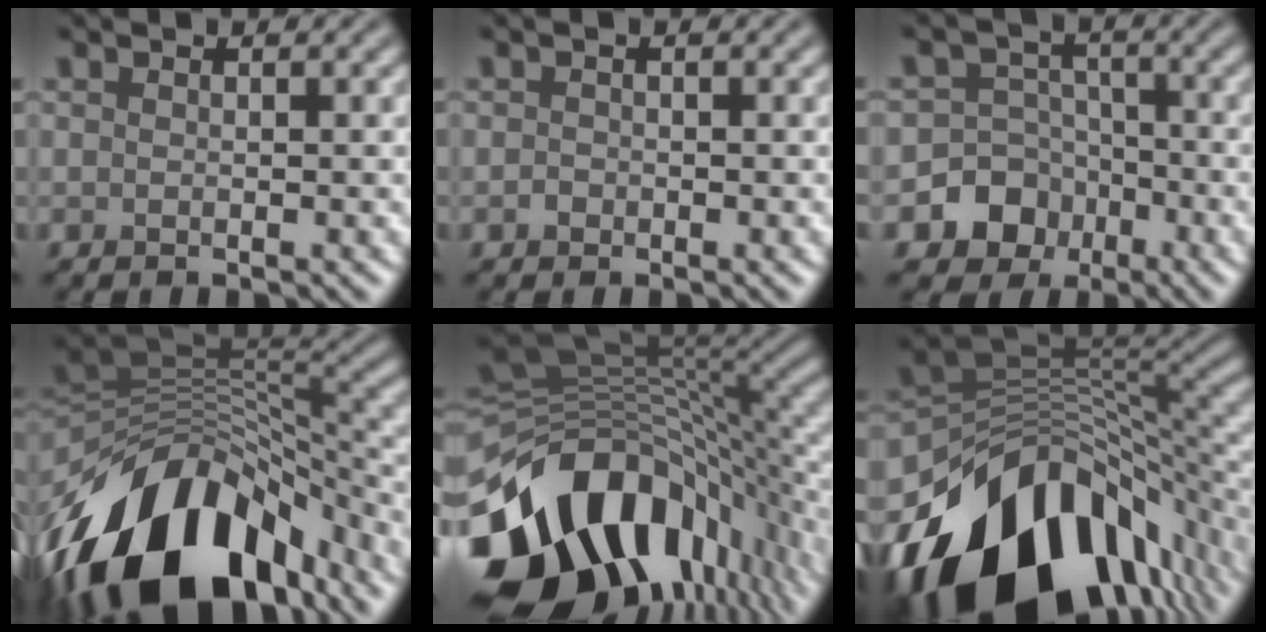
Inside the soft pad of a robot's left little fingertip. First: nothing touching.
{"total": 0.6, "force": [-0.4, 0.5, 0.2], "torque": [-0.002, -0.002, -0.008]}
{"total": 7.5, "force": [-3.6, 6.5, 1.2], "torque": [-0.003, -0.006, -0.089]}
{"total": 16.0, "force": [-9.1, 9.3, 9.2], "torque": [-0.168, 0.005, -0.148]}
{"total": 16.7, "force": [-7.3, 10.5, 10.7], "torque": [-0.202, -0.003, -0.118]}
{"total": 16.9, "force": [-8.3, 10.6, 10.2], "torque": [-0.203, -0.015, -0.133]}